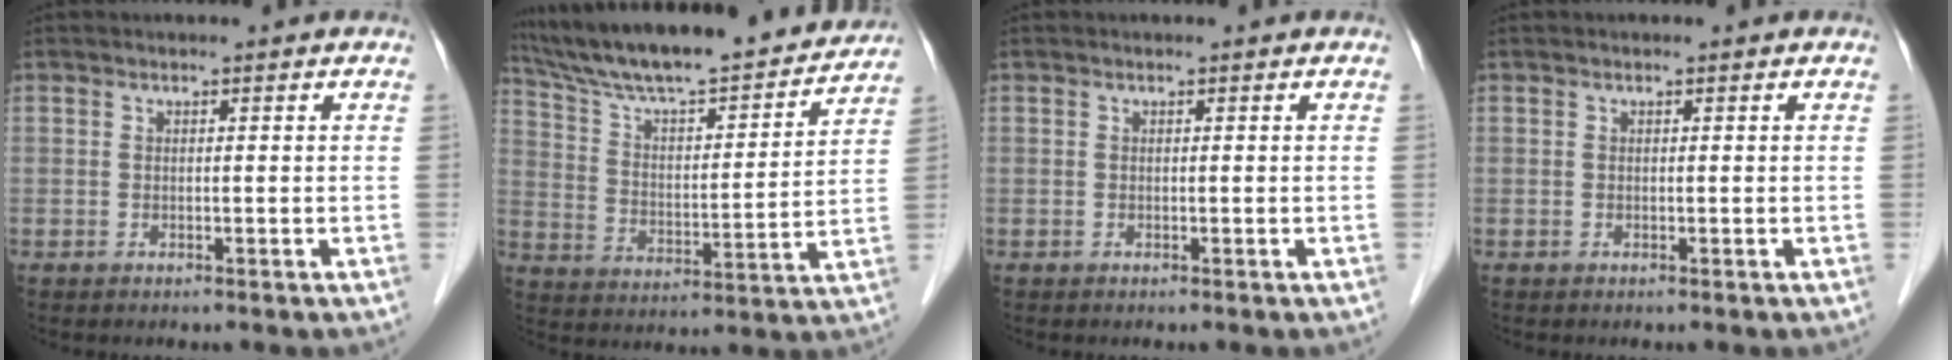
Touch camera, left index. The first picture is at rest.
{"total": 23.4, "force": [21.0, 3.0, 10.0], "torque": [-0.169, 0.002, 0.314]}
{"total": 0.0}
{"total": 0.0}